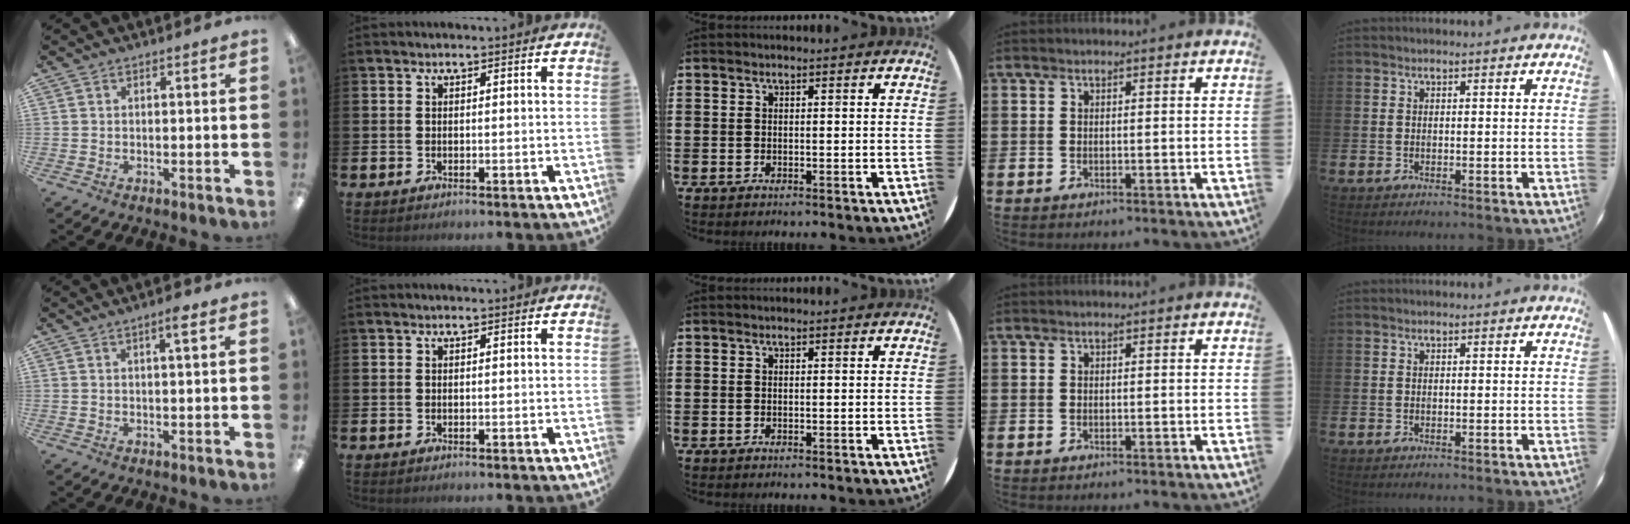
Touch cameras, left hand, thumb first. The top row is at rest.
{"thumb": {"total": 3.0, "force": [1.7, 0.5, 2.4], "torque": [-0.037, -0.003, 0.024]}}